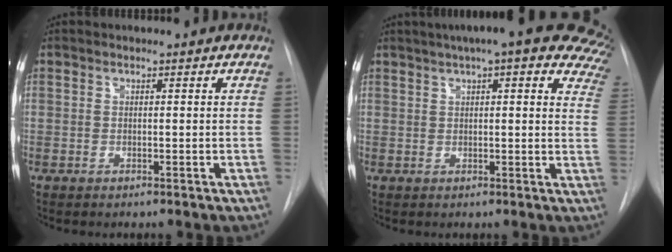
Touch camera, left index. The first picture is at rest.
{"total": 21.1, "force": [15.4, 4.6, 13.8], "torque": [-0.175, 0.027, 0.168]}